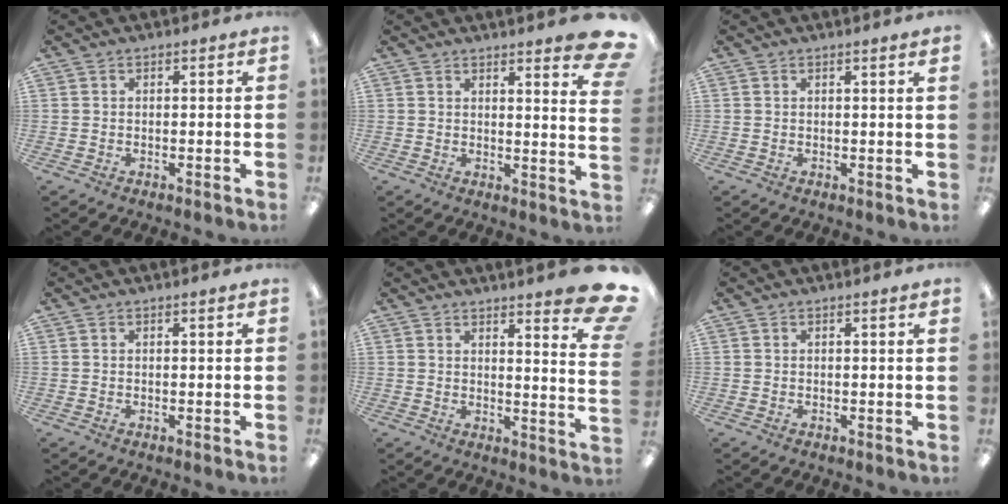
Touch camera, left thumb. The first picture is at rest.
{"total": 6.0, "force": [4.6, 0.6, 3.8], "torque": [-0.045, -0.038, 0.074]}
{"total": 1.0, "force": [0.8, -0.2, 0.6], "torque": [-0.011, -0.002, 0.014]}
{"total": 0.7, "force": [0.5, 0.0, 0.5], "torque": [-0.009, 0.000, 0.008]}
{"total": 9.4, "force": [6.7, 1.4, 6.4], "torque": [-0.081, -0.059, 0.111]}
{"total": 0.8, "force": [0.6, -0.2, 0.5], "torque": [-0.009, -0.001, 0.011]}